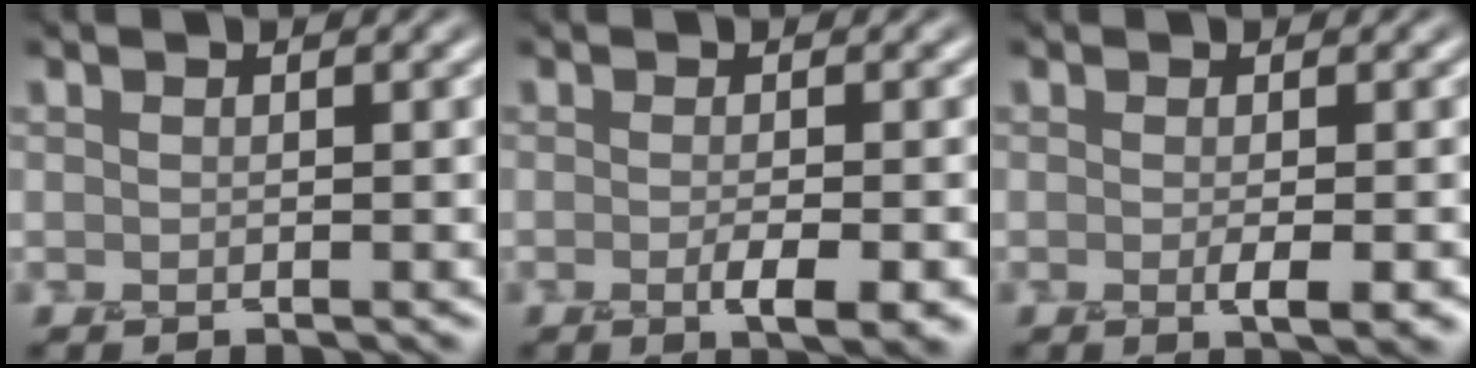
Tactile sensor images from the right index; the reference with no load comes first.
{"total": 3.3, "force": [-1.1, 0.9, 3.0], "torque": [-0.042, -0.003, -0.019]}
{"total": 2.6, "force": [-0.5, 0.7, 2.5], "torque": [-0.031, -0.002, -0.009]}